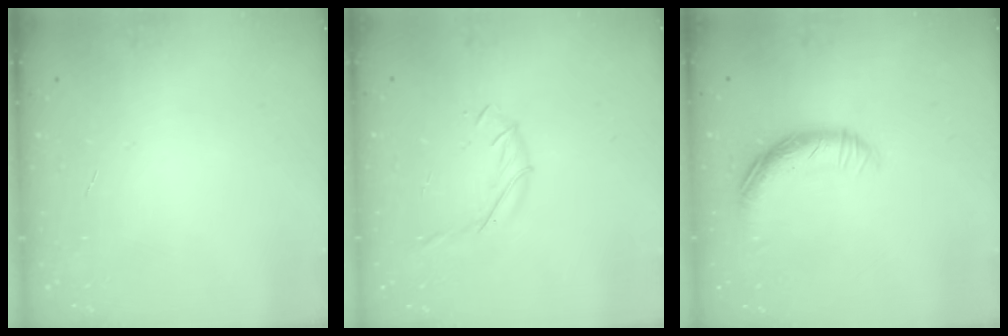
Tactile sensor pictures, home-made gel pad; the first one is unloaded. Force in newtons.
{"total": 3.8, "press": 3.7, "slide": 1.0}
{"total": 11.2, "press": 11.1, "slide": 0.7}